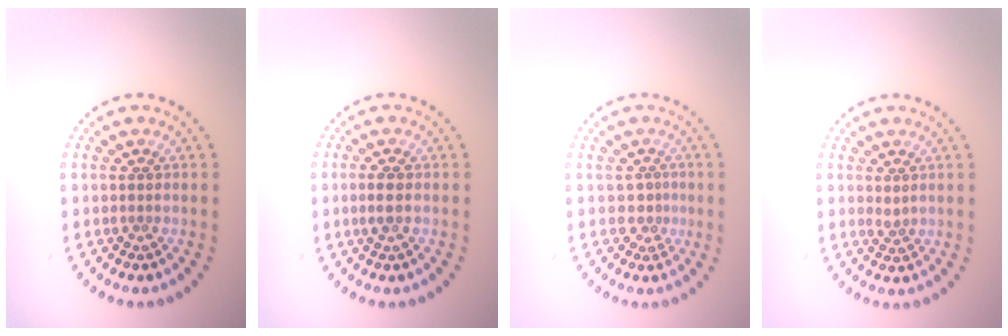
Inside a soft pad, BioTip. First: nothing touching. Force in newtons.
{"total": 1.6, "press": 1.6, "slide": 0.4}
{"total": 1.7, "press": 1.2, "slide": 1.2}
{"total": 0.8, "press": 0.6, "slide": 0.5}